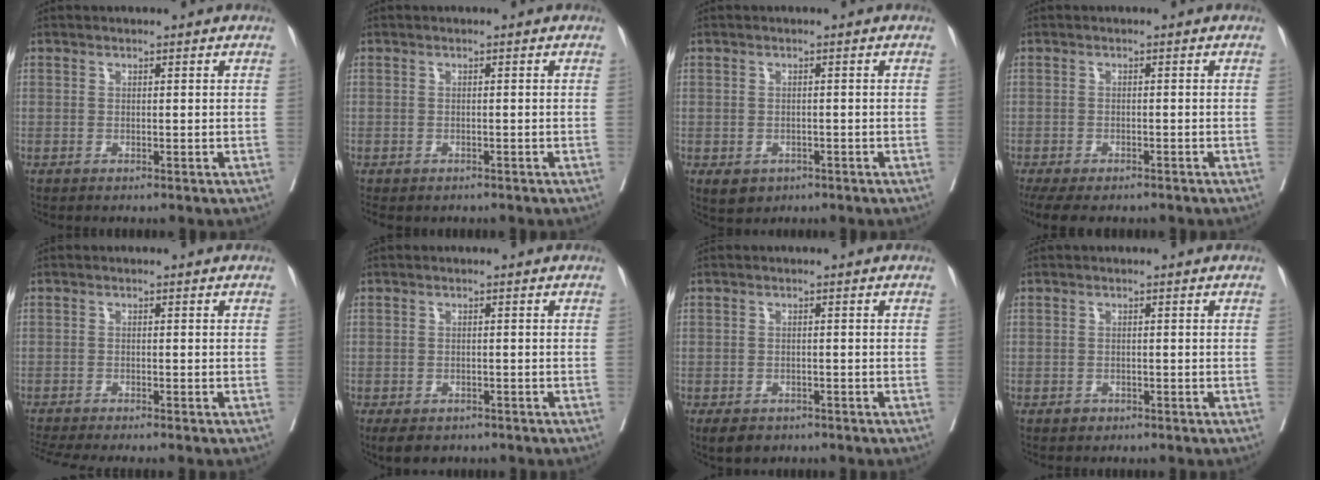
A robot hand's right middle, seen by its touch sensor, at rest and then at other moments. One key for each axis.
{"total": 3.0, "fx": -2.4, "fy": 1.5, "fz": 1.1, "tx": -0.019, "ty": -0.005, "tz": -0.031}
{"total": 3.1, "fx": -1.7, "fy": 2.3, "fz": 1.1, "tx": -0.014, "ty": -0.001, "tz": -0.018}
{"total": 10.0, "fx": -7.8, "fy": 3.7, "fz": 5.0, "tx": -0.098, "ty": -0.010, "tz": -0.107}
{"total": 6.3, "fx": -5.6, "fy": -0.5, "fz": 2.8, "tx": -0.037, "ty": -0.012, "tz": -0.092}
{"total": 5.2, "fx": -3.9, "fy": 2.7, "fz": 2.1, "tx": -0.026, "ty": -0.003, "tz": -0.053}
{"total": 4.0, "fx": -2.9, "fy": 2.3, "fz": 1.5, "tx": -0.020, "ty": -0.003, "tz": -0.039}
{"total": 1.0, "fx": -0.7, "fy": 0.8, "fz": 0.2, "tx": -0.002, "ty": 0.002, "tz": -0.009}